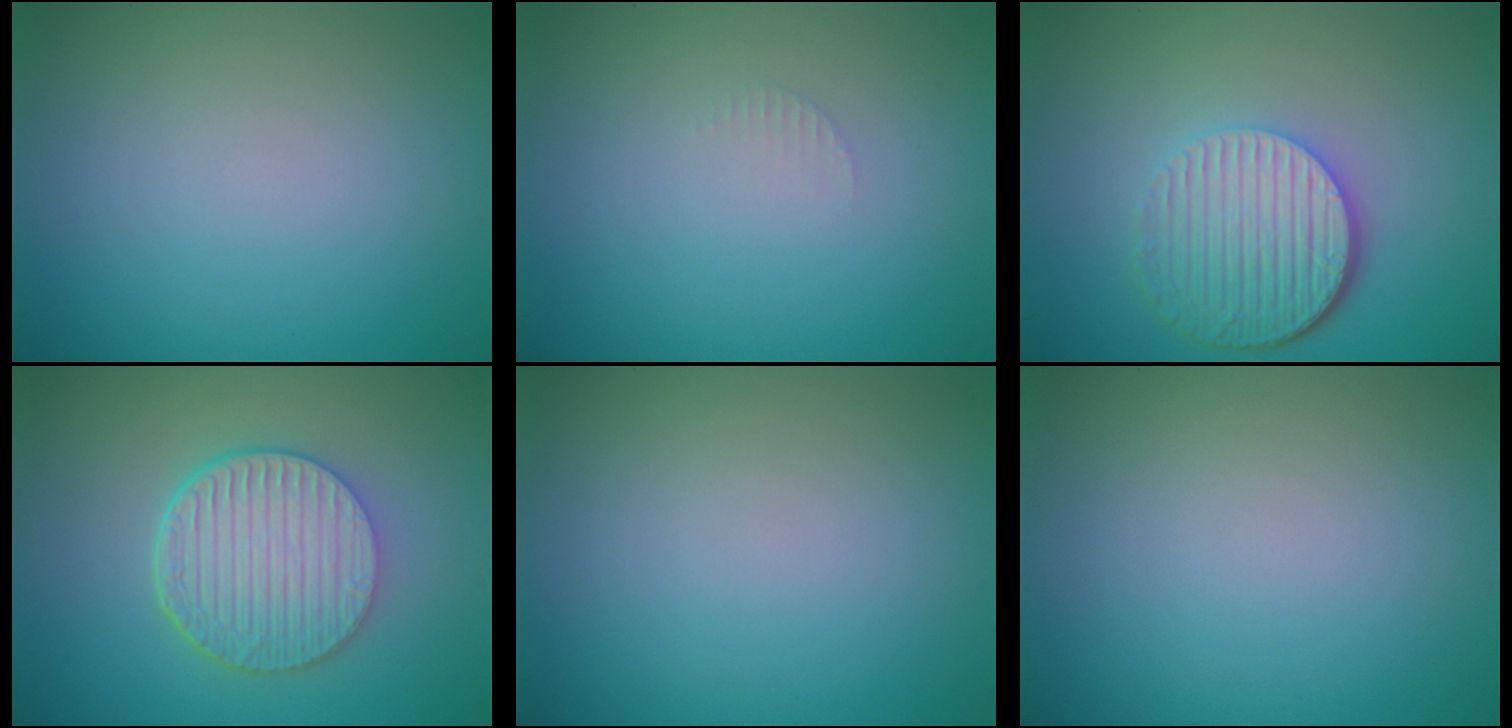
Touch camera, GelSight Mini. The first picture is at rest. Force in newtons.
{"total": 0.7, "press": 0.6, "slide": 0.1}
{"total": 5.6, "press": 4.1, "slide": 3.8}
{"total": 6.6, "press": 4.7, "slide": 4.6}
{"total": 0.0}
{"total": 0.0}